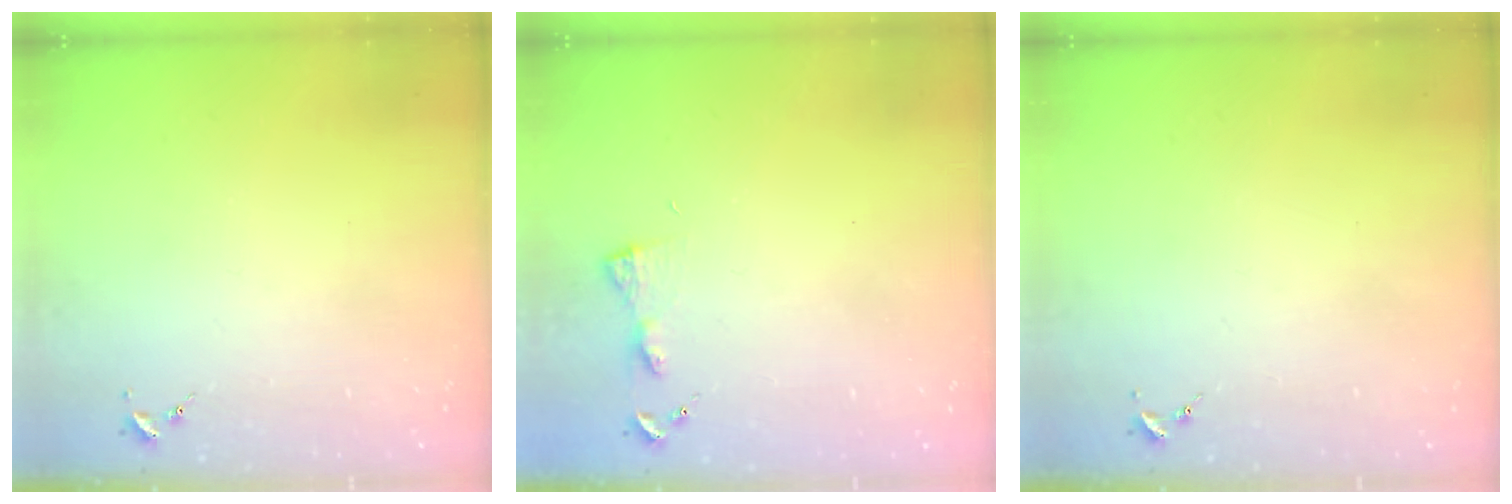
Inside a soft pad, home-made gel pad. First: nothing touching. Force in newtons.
{"total": 4.2, "press": 4.2, "slide": 0.5}
{"total": 0.0}